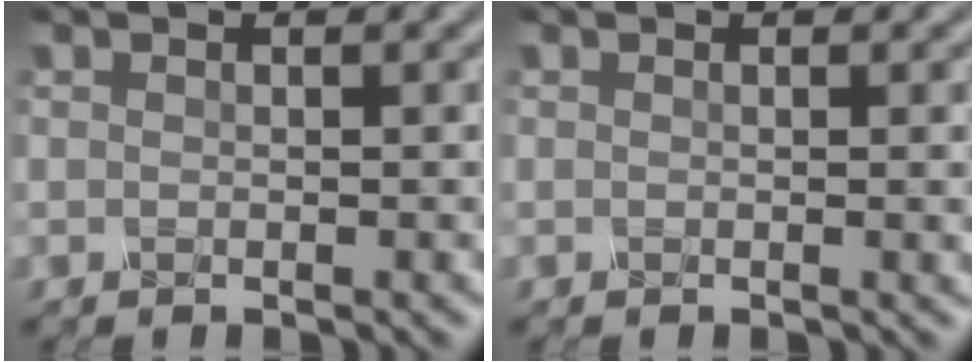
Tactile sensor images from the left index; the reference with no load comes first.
{"total": 1.2, "force": [0.2, 0.5, 1.1], "torque": [-0.007, 0.002, -0.001]}